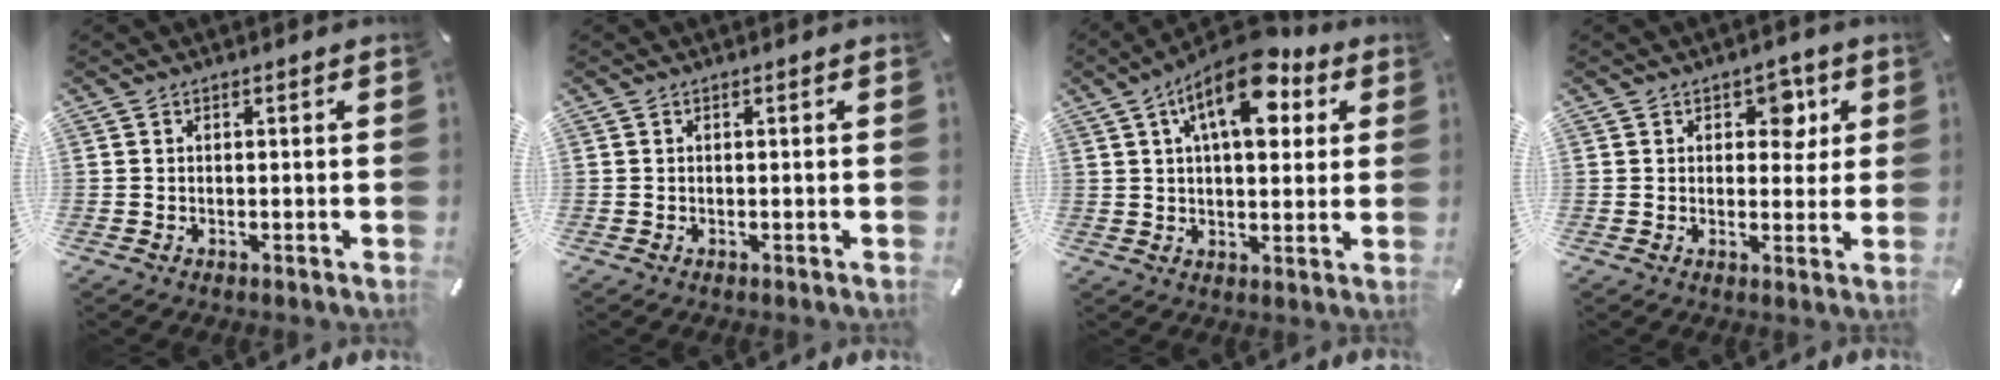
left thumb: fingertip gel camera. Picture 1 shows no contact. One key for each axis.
{"total": 0.0}
{"total": 14.7, "fx": 6.9, "fy": 7.1, "fz": 10.9, "tx": -0.164, "ty": -0.018, "tz": 0.116}
{"total": 6.1, "fx": 2.7, "fy": 4.3, "fz": 3.4, "tx": -0.017, "ty": -0.013, "tz": 0.034}